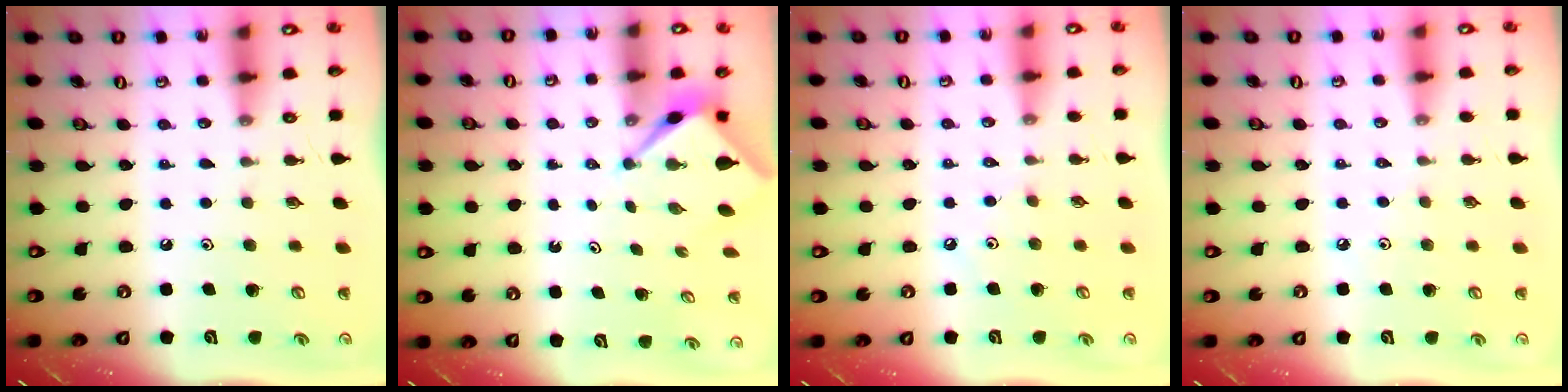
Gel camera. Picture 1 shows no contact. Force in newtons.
{"total": 2.7, "press": 2.7, "slide": 0.2}
{"total": 2.8, "press": 2.7, "slide": 0.6}
{"total": 2.9, "press": 2.8, "slide": 0.5}